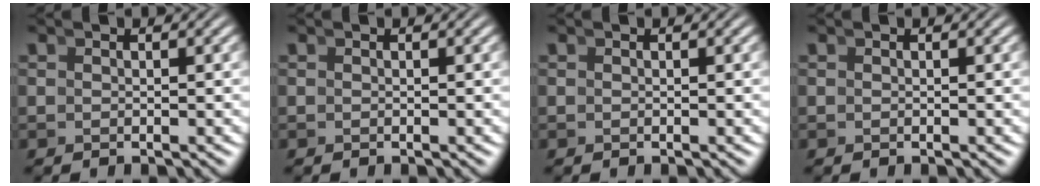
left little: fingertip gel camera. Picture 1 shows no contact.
{"total": 0.0}
{"total": 0.0}
{"total": 0.0}